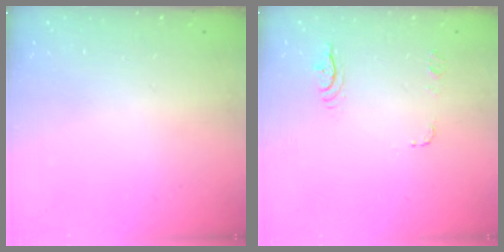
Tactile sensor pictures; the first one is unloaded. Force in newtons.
{"total": 6.0, "press": 6.0, "slide": 0.4}